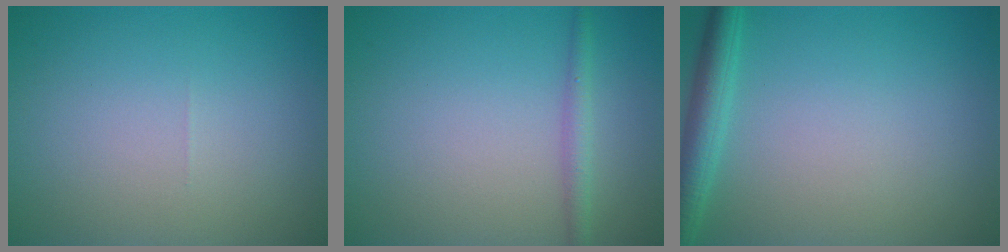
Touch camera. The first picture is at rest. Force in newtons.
{"total": 1.6, "press": 1.6, "slide": 0.1}
{"total": 3.0, "press": 3.0, "slide": 0.2}